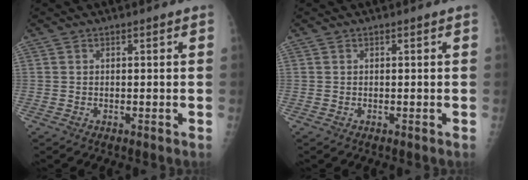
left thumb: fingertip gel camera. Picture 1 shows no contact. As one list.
[{"total": 0.0}]